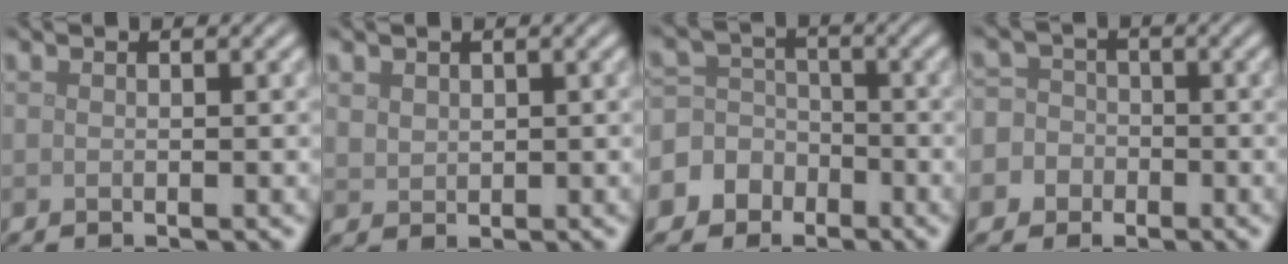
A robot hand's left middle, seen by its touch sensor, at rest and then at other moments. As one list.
[{"total": 1.2, "force": [0.7, 0.9, 0.4], "torque": [-0.010, -0.002, 0.018]}, {"total": 7.6, "force": [-3.2, 6.8, 1.2], "torque": [-0.028, 0.013, -0.082]}, {"total": 6.5, "force": [-2.7, 5.8, 1.1], "torque": [-0.024, 0.004, -0.076]}]